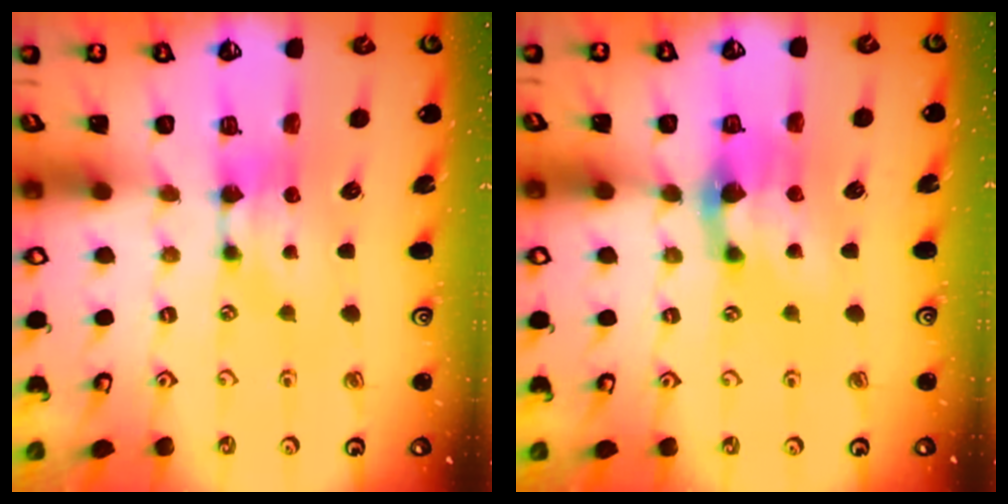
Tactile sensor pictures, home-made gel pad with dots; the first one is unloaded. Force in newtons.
{"total": 2.8, "press": 2.3, "slide": 1.7}